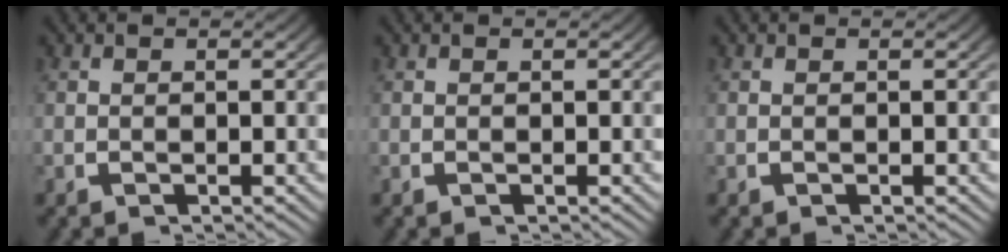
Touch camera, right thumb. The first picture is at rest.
{"total": 0.0}
{"total": 0.0}